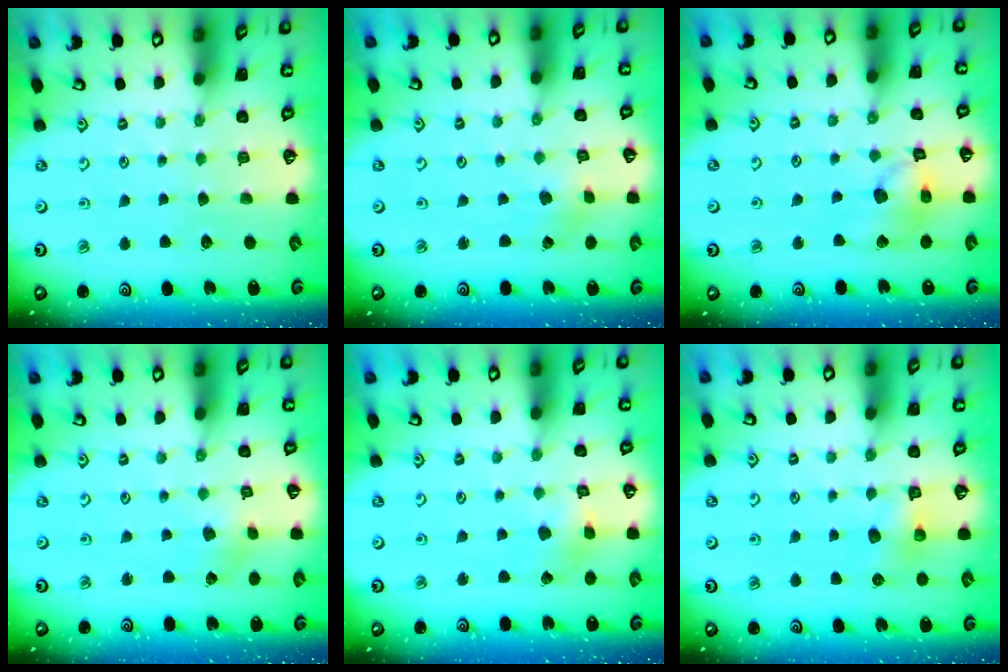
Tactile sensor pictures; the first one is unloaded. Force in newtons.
{"total": 1.0, "press": 1.0, "slide": 0.0}
{"total": 12.9, "press": 12.8, "slide": 1.6}
{"total": 2.1, "press": 2.1, "slide": 0.3}
{"total": 3.3, "press": 3.3, "slide": 0.3}
{"total": 6.5, "press": 6.5, "slide": 0.5}